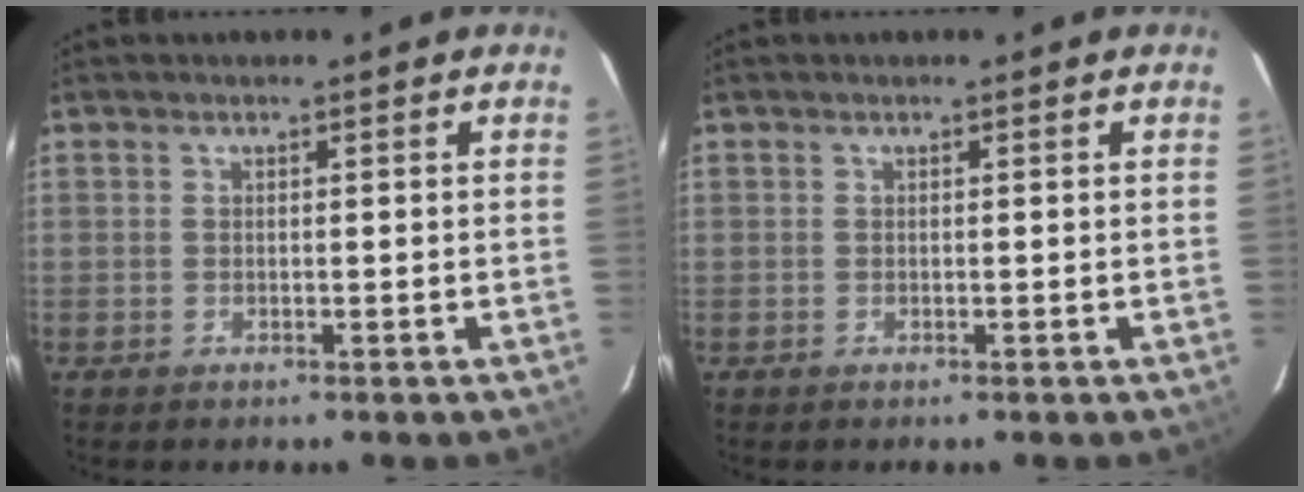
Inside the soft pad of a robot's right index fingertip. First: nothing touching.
{"total": 0.0}